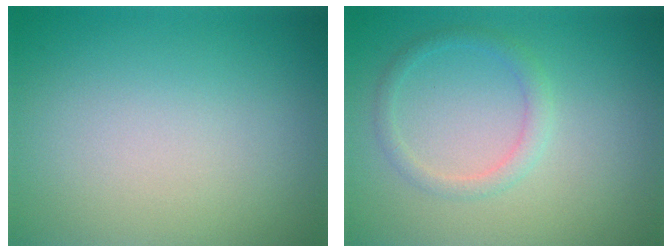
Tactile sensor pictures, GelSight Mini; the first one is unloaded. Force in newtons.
{"total": 1.7, "press": 1.7, "slide": 0.1}